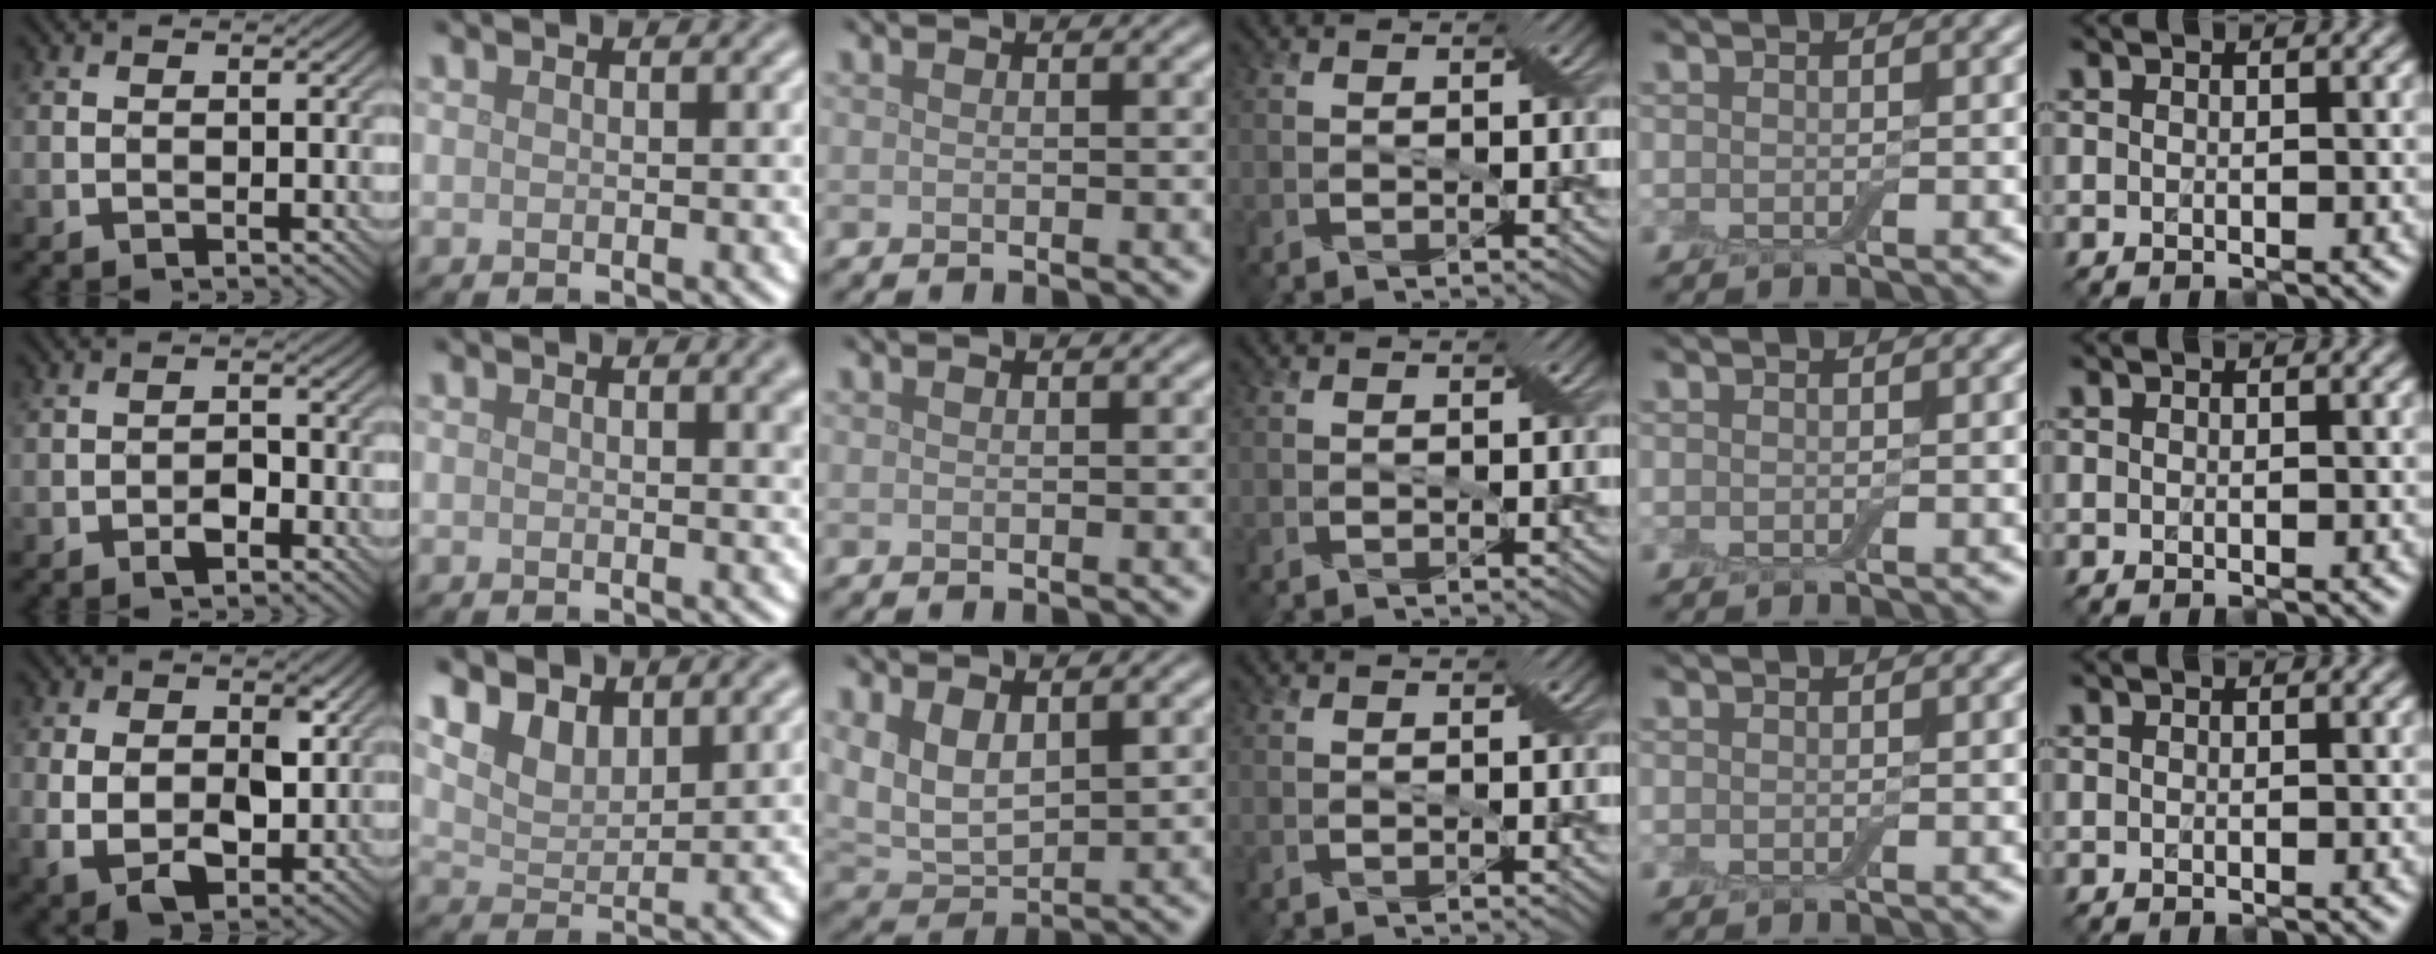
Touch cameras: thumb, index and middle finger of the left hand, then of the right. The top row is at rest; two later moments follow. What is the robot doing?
{"motion": "squeeze", "object": "air blower"}